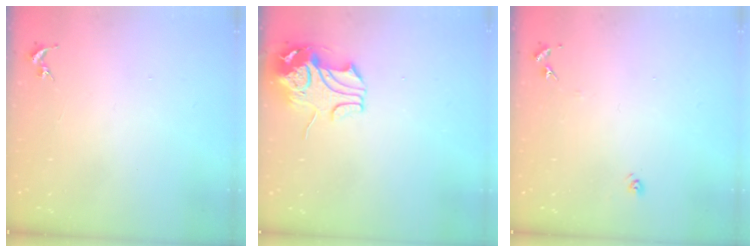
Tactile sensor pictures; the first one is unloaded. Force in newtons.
{"total": 9.7, "press": 9.6, "slide": 1.7}
{"total": 5.9, "press": 5.9, "slide": 0.5}